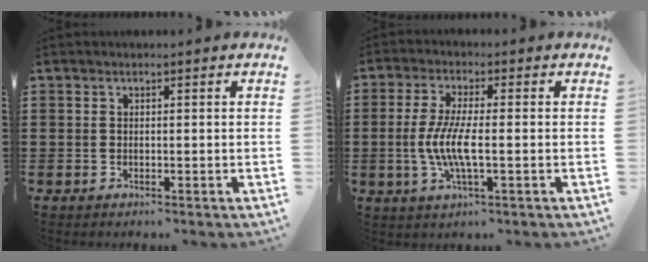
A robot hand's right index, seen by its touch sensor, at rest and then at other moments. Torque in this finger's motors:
{"motor_torque": [1.75, -0.39, 0.75, 0.21]}